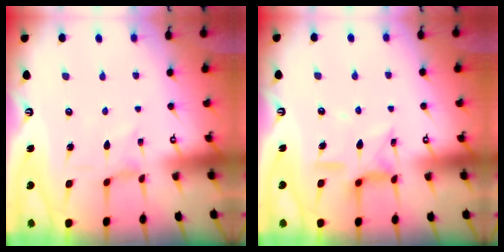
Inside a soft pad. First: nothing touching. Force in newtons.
{"total": 10.4, "press": 10.4, "slide": 1.0}